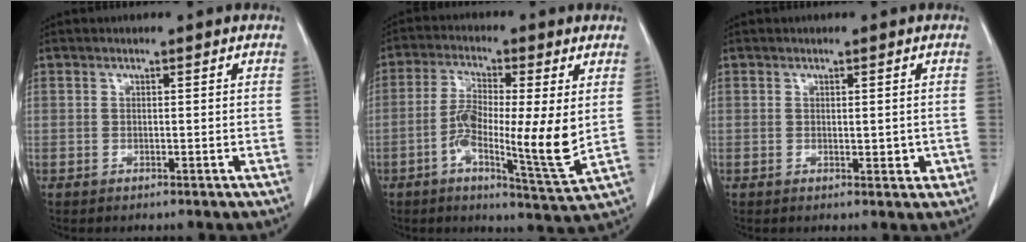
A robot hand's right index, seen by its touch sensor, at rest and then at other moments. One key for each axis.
{"total": 12.1, "fx": -1.0, "fy": 1.6, "fz": 11.9, "tx": -0.210, "ty": -0.007, "tz": -0.022}
{"total": 1.9, "fx": -0.1, "fy": 0.9, "fz": 1.6, "tx": -0.020, "ty": -0.004, "tz": 0.004}